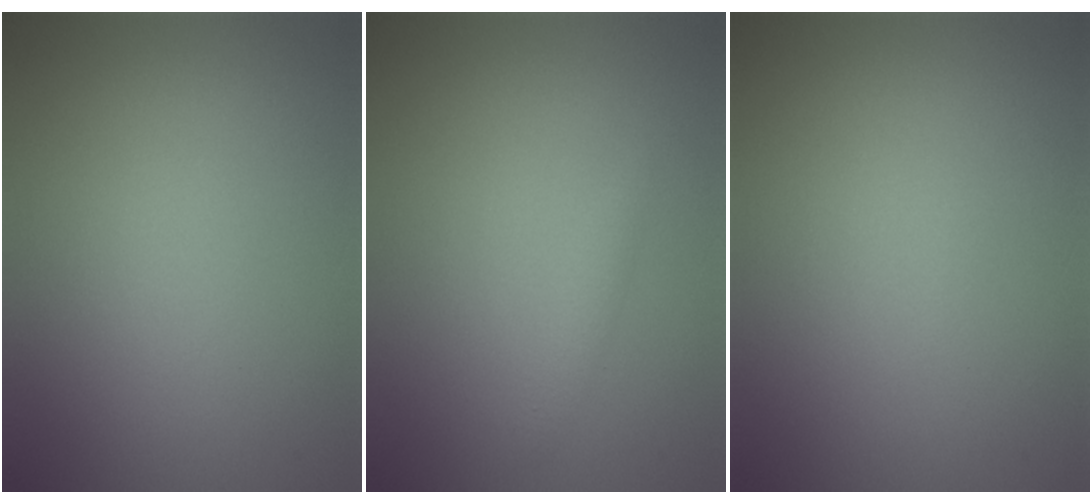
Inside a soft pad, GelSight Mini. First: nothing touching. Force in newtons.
{"total": 0.9, "press": 0.9, "slide": 0.0}
{"total": 0.0}